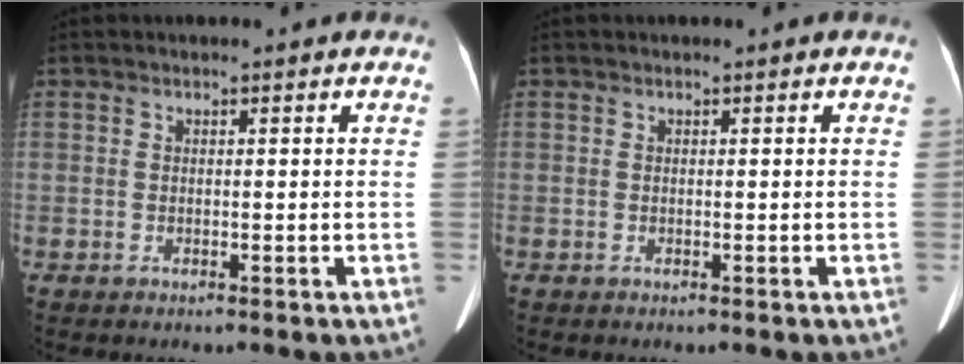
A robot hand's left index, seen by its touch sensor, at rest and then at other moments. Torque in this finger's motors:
{"motor_torque": [0.00, 0.00, 0.02, -0.01]}